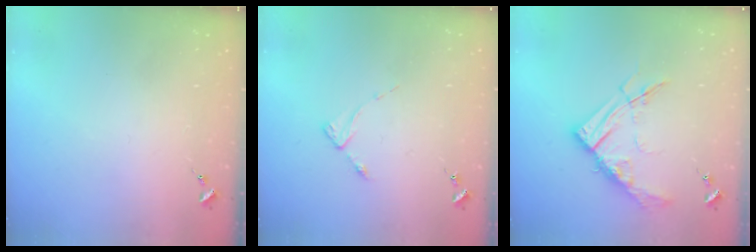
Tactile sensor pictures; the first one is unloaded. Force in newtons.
{"total": 2.7, "press": 2.7, "slide": 0.3}
{"total": 14.1, "press": 14.0, "slide": 1.5}